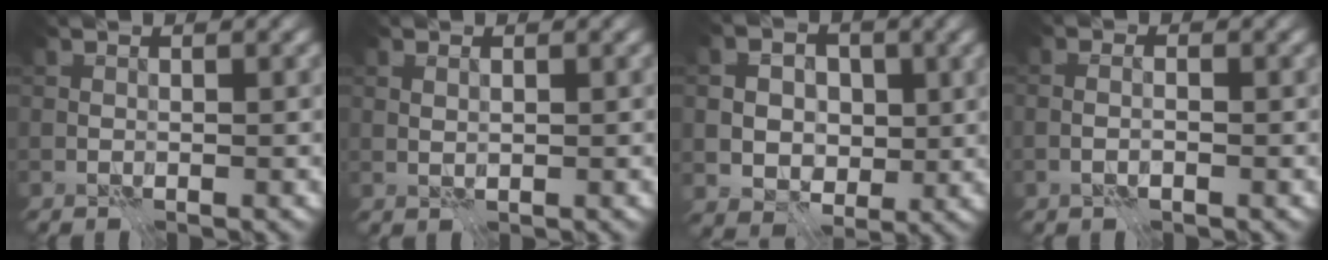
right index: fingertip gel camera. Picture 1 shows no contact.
{"total": 0.7, "force": [0.4, 0.2, 0.6], "torque": [-0.011, 0.001, 0.011]}
{"total": 5.2, "force": [0.3, 4.2, 3.0], "torque": [-0.045, 0.006, 0.000]}
{"total": 1.2, "force": [-0.6, 0.3, 1.0], "torque": [-0.014, 0.004, -0.014]}